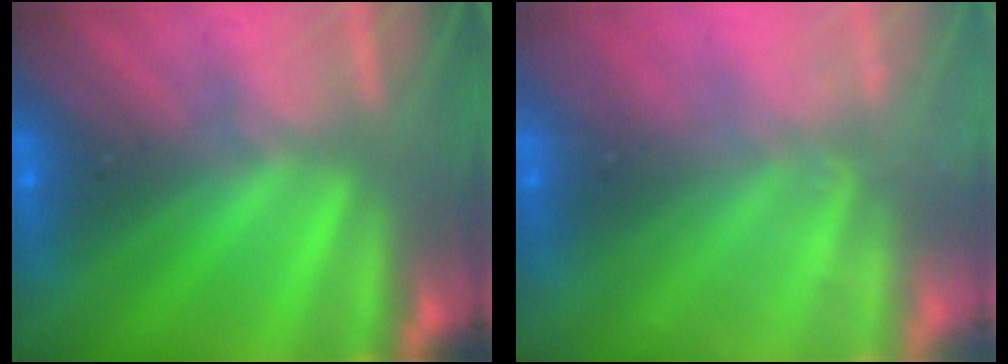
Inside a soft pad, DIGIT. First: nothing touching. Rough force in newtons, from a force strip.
{"total": 2.4}